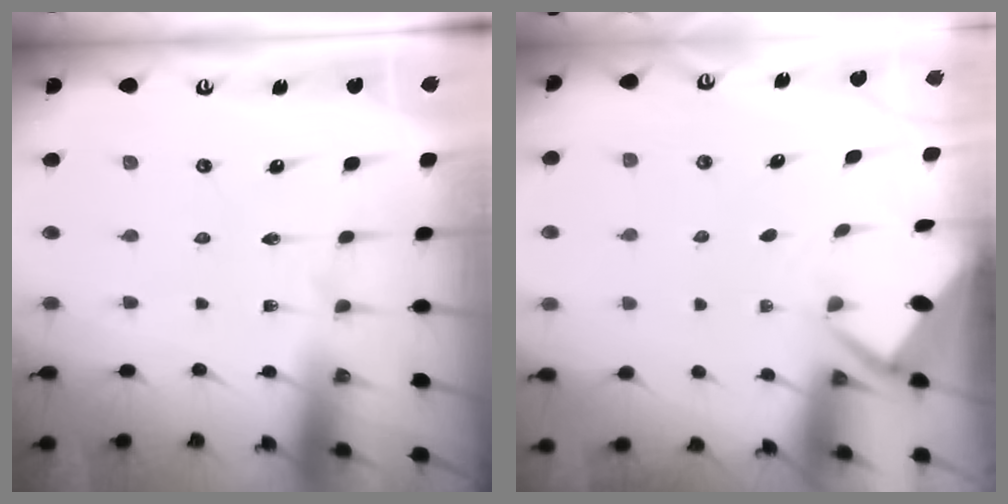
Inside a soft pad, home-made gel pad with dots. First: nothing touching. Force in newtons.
{"total": 2.6, "press": 2.6, "slide": 0.0}